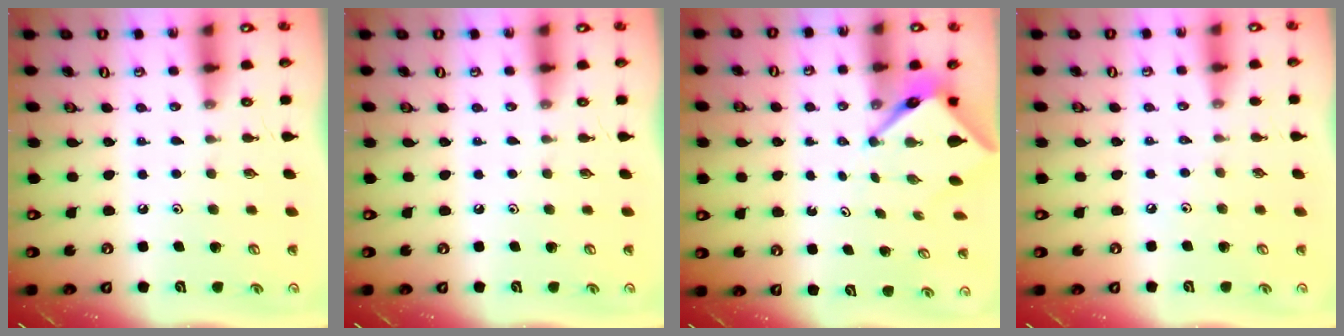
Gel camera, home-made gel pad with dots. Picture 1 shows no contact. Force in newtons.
{"total": 0.0}
{"total": 5.0, "press": 5.0, "slide": 0.2}
{"total": 2.1, "press": 2.1, "slide": 0.4}